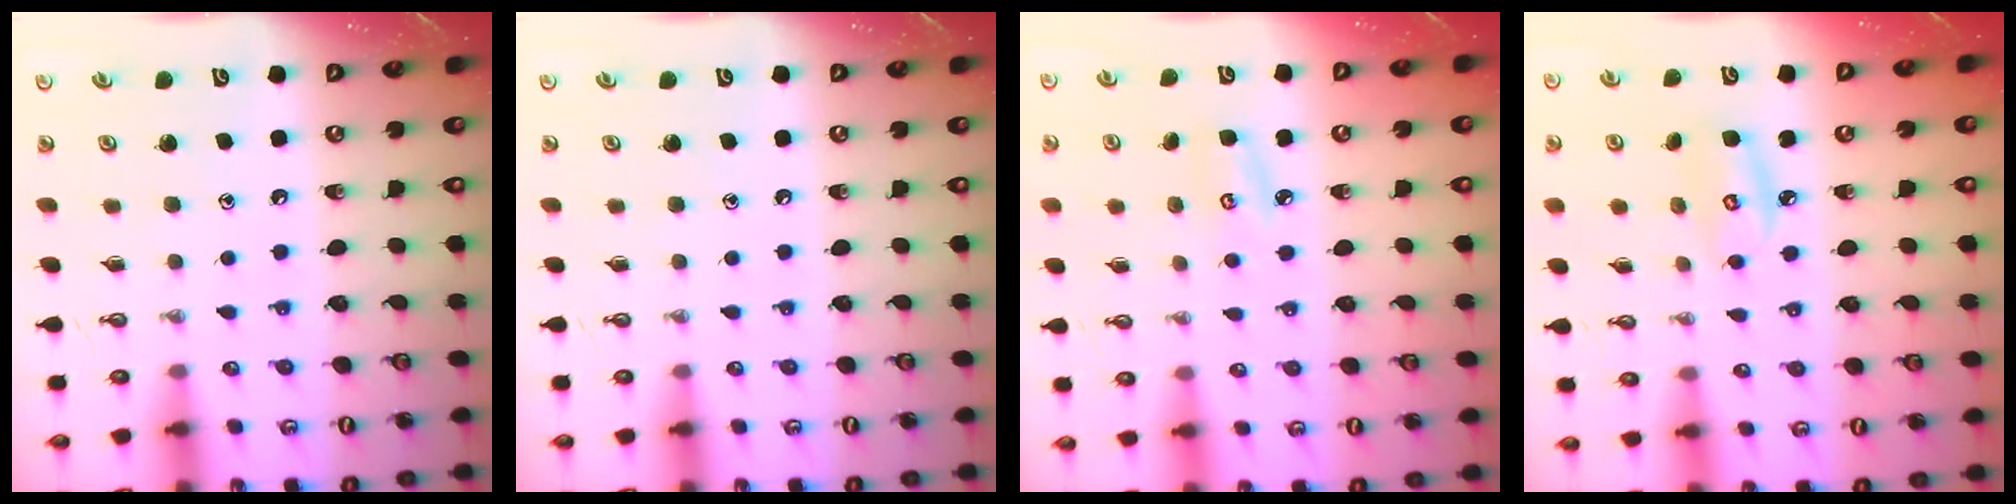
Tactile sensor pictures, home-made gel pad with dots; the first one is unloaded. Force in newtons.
{"total": 0.0}
{"total": 5.5, "press": 5.5, "slide": 0.6}
{"total": 4.9, "press": 4.9, "slide": 0.3}